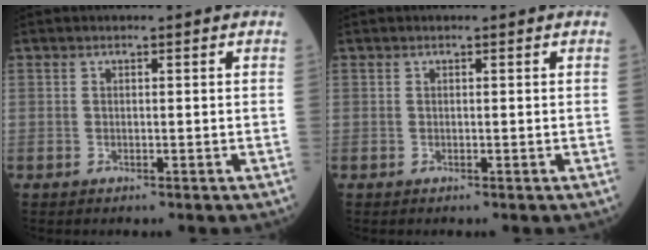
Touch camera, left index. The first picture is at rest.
{"total": 0.0}